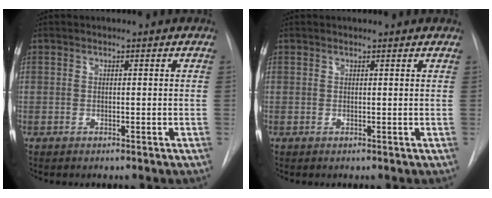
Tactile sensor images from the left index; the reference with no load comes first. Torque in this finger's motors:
{"motor_torque": [-0.13, -0.30, -0.47, 0.01]}